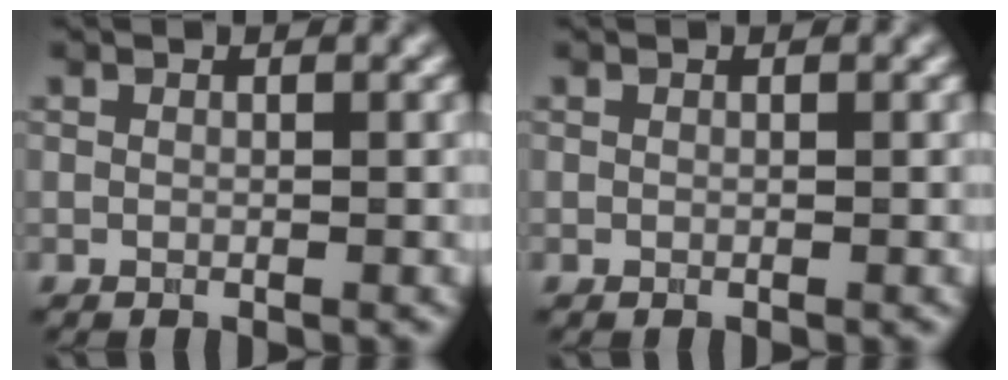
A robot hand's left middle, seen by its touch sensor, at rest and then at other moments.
{"total": 0.0}